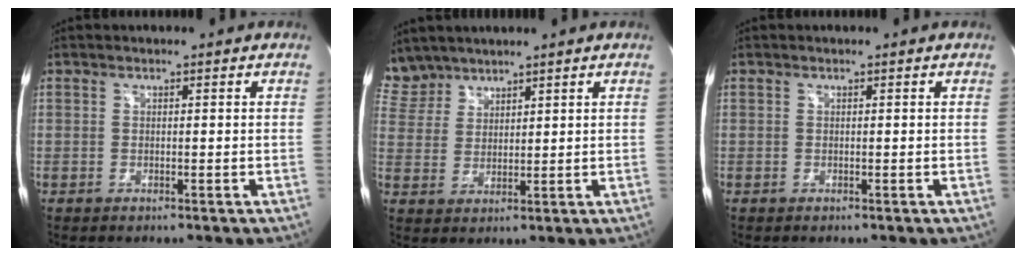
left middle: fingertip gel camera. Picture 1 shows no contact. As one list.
[{"total": 5.5, "force": [5.0, 2.1, -0.3], "torque": [0.003, 0.009, 0.113]}, {"total": 0.0}]